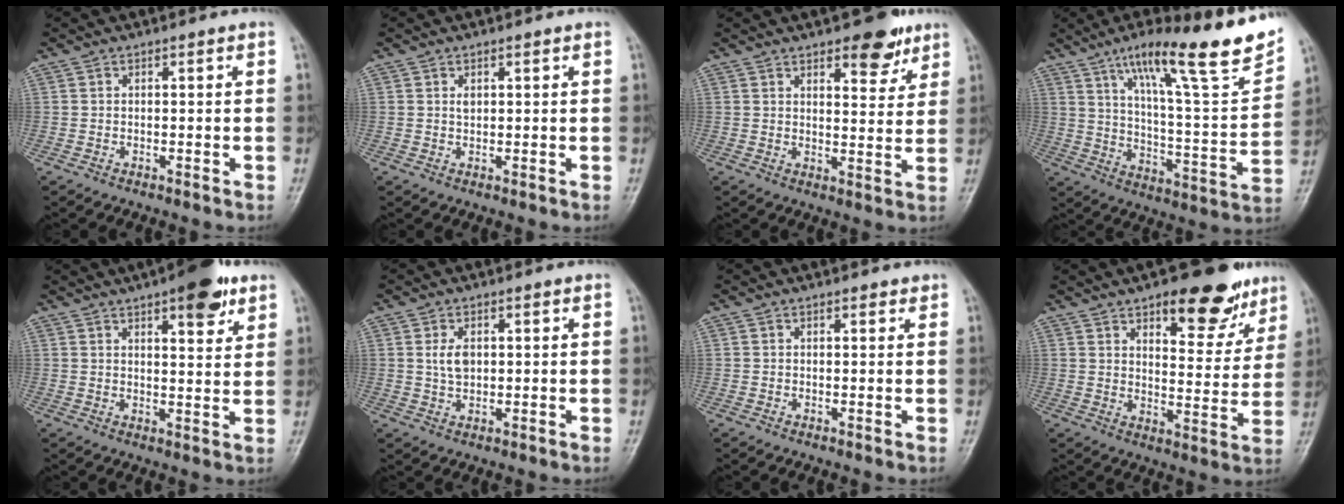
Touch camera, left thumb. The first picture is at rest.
{"total": 1.3, "force": [0.6, 0.8, 0.9], "torque": [-0.009, -0.003, 0.011]}
{"total": 8.7, "force": [5.6, 3.6, 5.6], "torque": [-0.045, -0.030, 0.075]}
{"total": 24.5, "force": [15.7, 4.1, 18.4], "torque": [-0.253, -0.053, 0.251]}
{"total": 10.1, "force": [6.0, 3.4, 7.4], "torque": [-0.078, -0.026, 0.080]}
{"total": 3.6, "force": [0.9, 2.2, 2.7], "torque": [-0.042, -0.004, 0.019]}
{"total": 1.3, "force": [1.0, 0.6, 0.5], "torque": [-0.002, -0.005, 0.011]}
{"total": 16.5, "force": [10.4, 7.0, 10.7], "torque": [-0.082, -0.056, 0.147]}